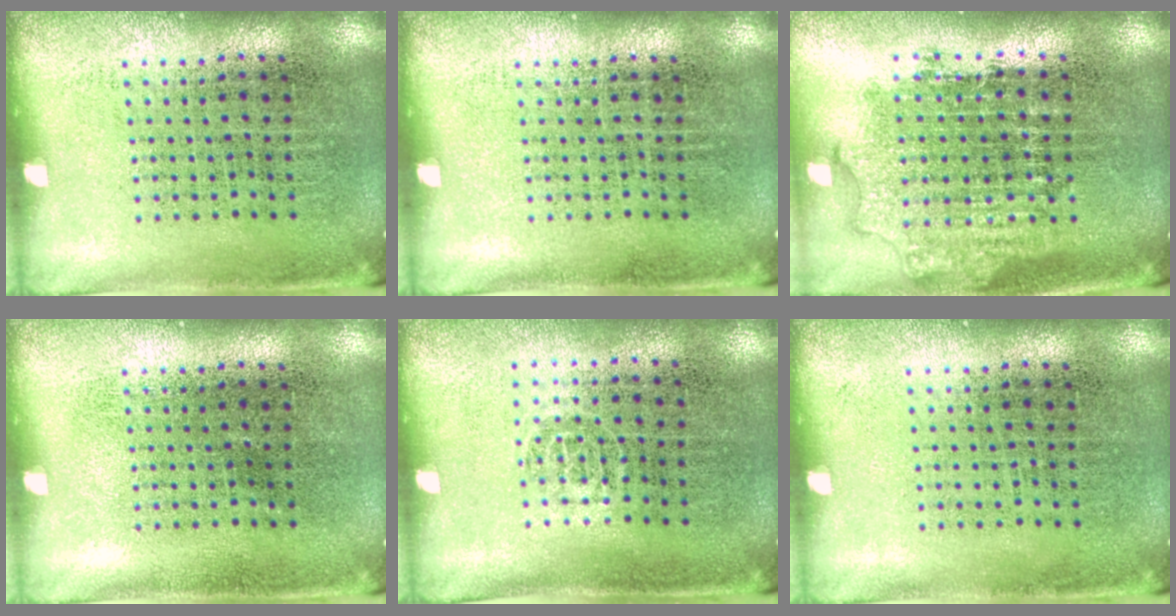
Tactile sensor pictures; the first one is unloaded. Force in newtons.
{"total": 0.0}
{"total": 1.8, "press": 1.4, "slide": 1.1}
{"total": 0.0}
{"total": 0.6, "press": 0.4, "slide": 0.4}
{"total": 0.0}